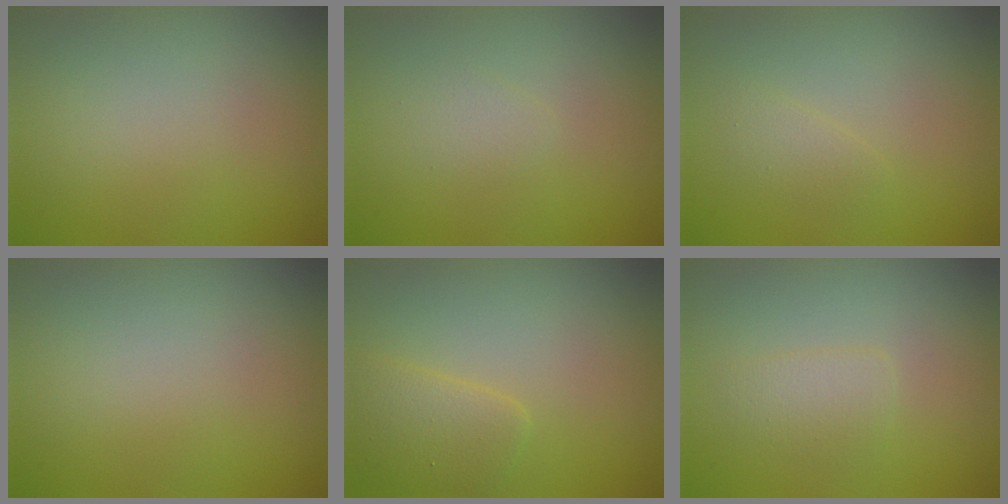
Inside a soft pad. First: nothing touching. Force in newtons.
{"total": 0.9, "press": 0.9, "slide": 0.1}
{"total": 1.1, "press": 1.1, "slide": 0.1}
{"total": 0.0}
{"total": 2.6, "press": 2.6, "slide": 0.1}
{"total": 1.6, "press": 1.6, "slide": 0.0}